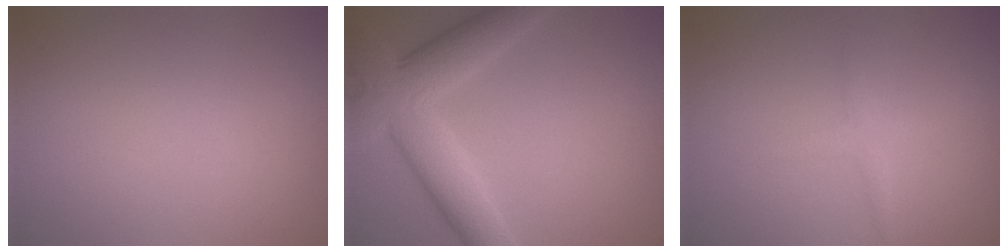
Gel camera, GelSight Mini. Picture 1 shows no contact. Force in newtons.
{"total": 7.3, "press": 7.3, "slide": 0.4}
{"total": 1.3, "press": 1.3, "slide": 0.0}